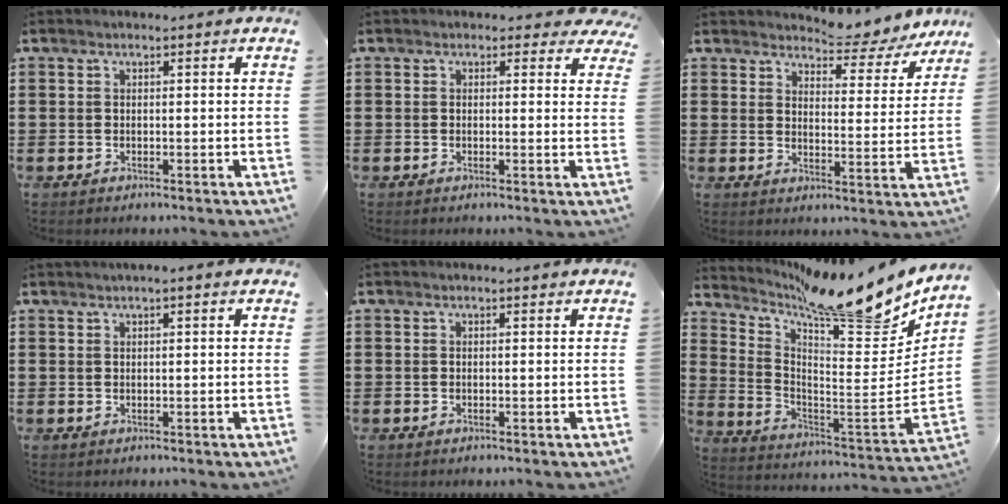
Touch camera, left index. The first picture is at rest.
{"total": 1.6, "force": [1.0, 1.0, 0.8], "torque": [-0.012, 0.005, 0.015]}
{"total": 4.9, "force": [4.7, 0.9, 1.2], "torque": [-0.024, -0.039, 0.073]}
{"total": 0.7, "force": [0.4, 0.0, 0.6], "torque": [-0.010, 0.000, 0.008]}
{"total": 0.0}
{"total": 14.9, "force": [11.8, 3.0, 8.6], "torque": [-0.146, -0.088, 0.190]}